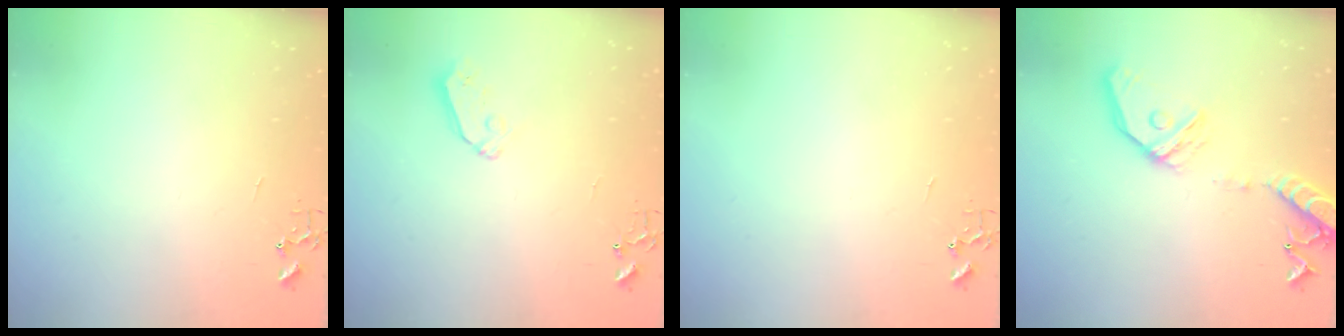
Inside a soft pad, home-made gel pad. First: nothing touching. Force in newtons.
{"total": 6.1, "press": 6.0, "slide": 0.4}
{"total": 0.0}
{"total": 16.3, "press": 16.0, "slide": 3.2}